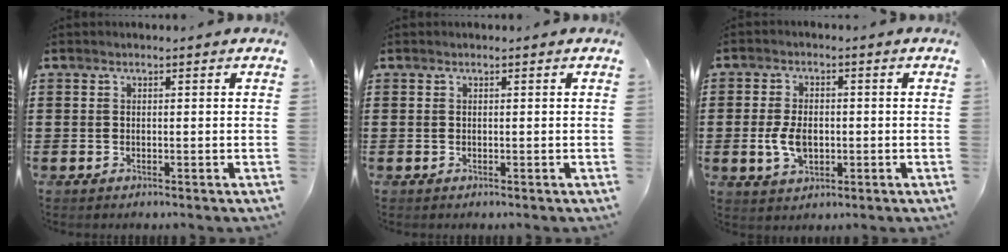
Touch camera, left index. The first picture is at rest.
{"total": 0.0}
{"total": 5.4, "force": [-0.8, 3.2, 4.3], "torque": [-0.091, -0.004, -0.020]}